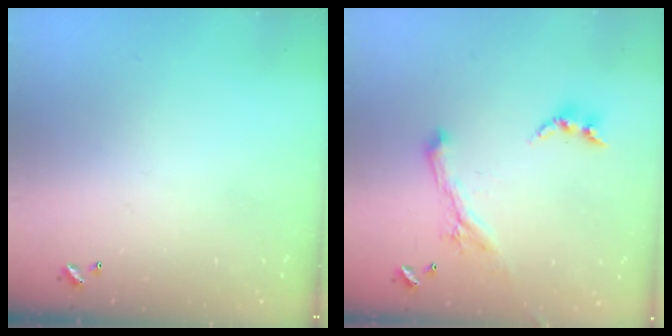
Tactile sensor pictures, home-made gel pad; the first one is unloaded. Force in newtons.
{"total": 1.8, "press": 1.7, "slide": 0.4}